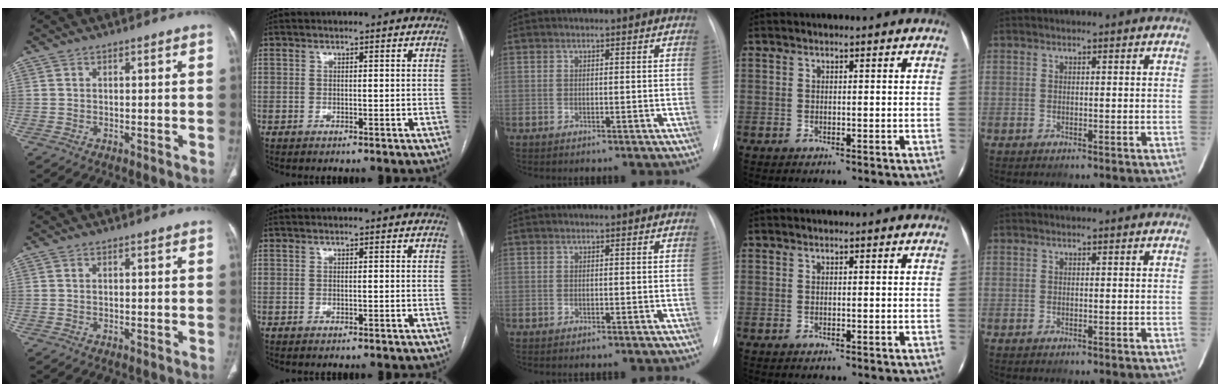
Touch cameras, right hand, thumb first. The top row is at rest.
{}